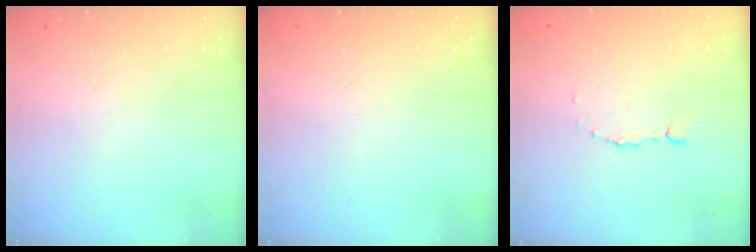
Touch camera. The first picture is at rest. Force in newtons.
{"total": 0.0}
{"total": 2.0, "press": 2.0, "slide": 0.3}